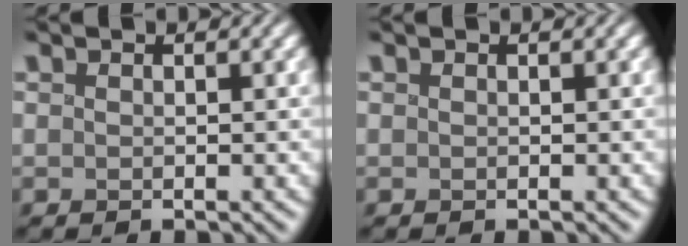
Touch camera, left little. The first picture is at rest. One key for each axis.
{"total": 0.0}